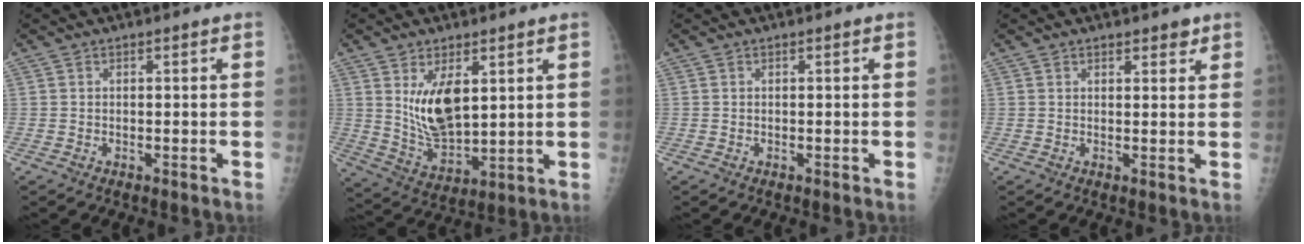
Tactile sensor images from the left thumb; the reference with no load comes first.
{"total": 10.9, "force": [3.8, 5.4, 8.7], "torque": [-0.138, -0.031, 0.086]}
{"total": 0.0}
{"total": 2.5, "force": [2.0, 1.1, 1.1], "torque": [-0.001, -0.011, 0.024]}